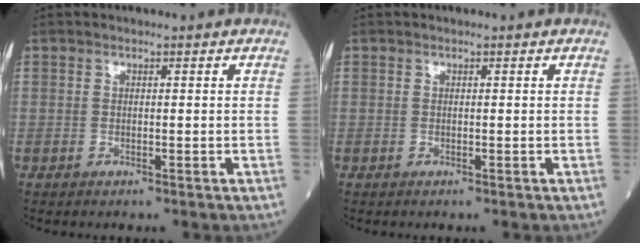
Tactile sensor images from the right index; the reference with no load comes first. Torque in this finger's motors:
{"motor_torque": [0.00, 0.00, 0.00, 0.00]}